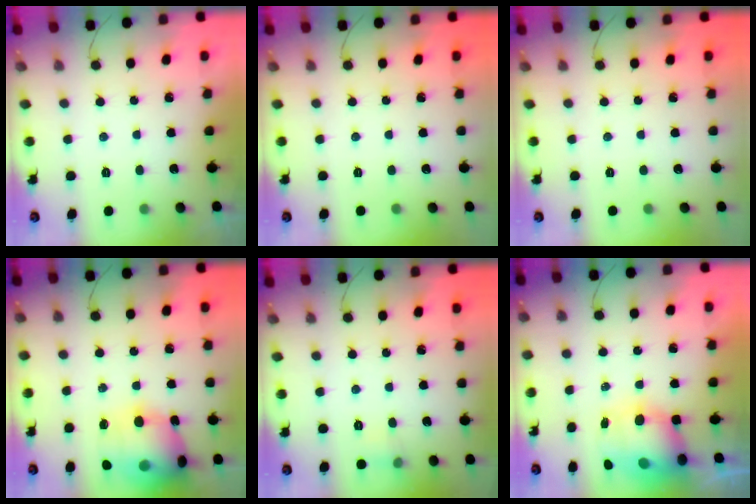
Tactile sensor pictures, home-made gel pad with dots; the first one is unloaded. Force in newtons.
{"total": 0.0}
{"total": 0.0}
{"total": 17.6, "press": 17.4, "slide": 2.8}
{"total": 6.7, "press": 3.7, "slide": 5.6}
{"total": 12.0, "press": 11.6, "slide": 3.0}